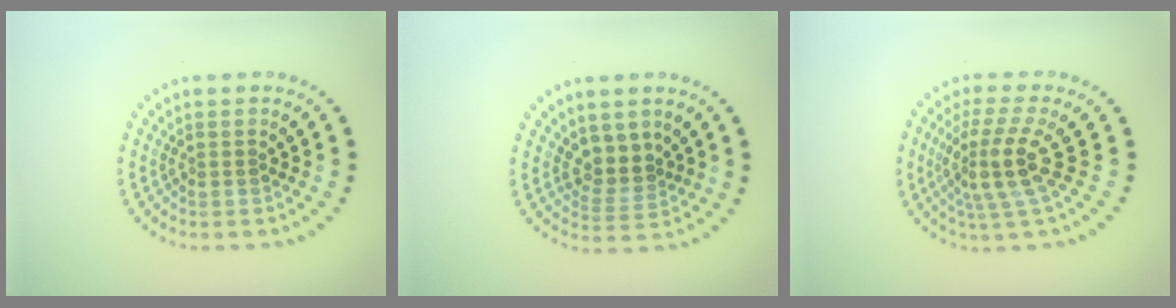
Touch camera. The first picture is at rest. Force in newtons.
{"total": 2.7, "press": 2.1, "slide": 1.7}
{"total": 4.2, "press": 3.2, "slide": 2.7}